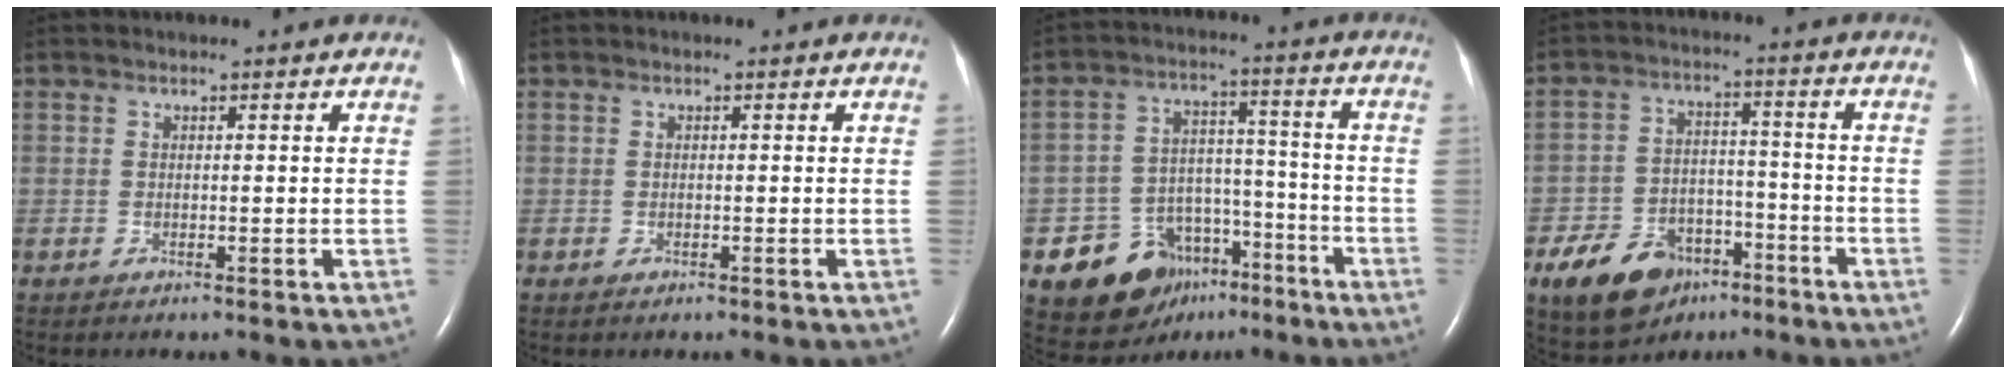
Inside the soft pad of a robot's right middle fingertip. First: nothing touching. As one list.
[{"total": 0.0}, {"total": 12.6, "force": [-7.6, 8.6, 5.1], "torque": [-0.076, 0.042, -0.111]}, {"total": 11.5, "force": [-7.0, 7.1, 5.8], "torque": [-0.114, 0.006, -0.110]}]